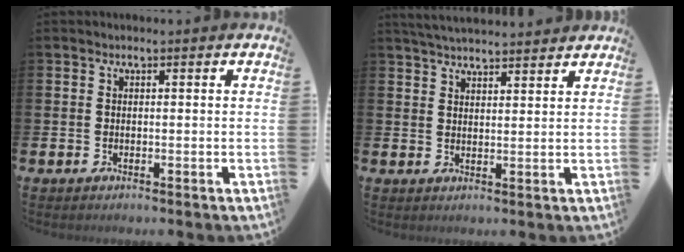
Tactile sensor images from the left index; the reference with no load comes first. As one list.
[{"total": 3.9, "force": [3.9, 0.2, 0.5], "torque": [-0.013, -0.019, 0.071]}]